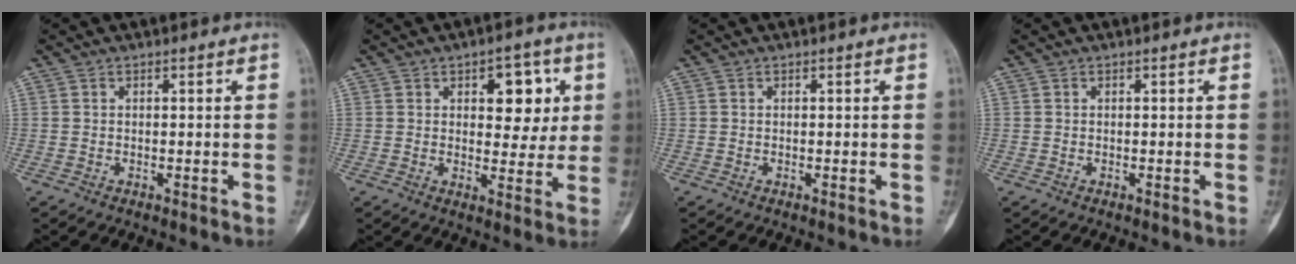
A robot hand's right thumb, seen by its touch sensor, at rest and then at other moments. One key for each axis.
{"total": 9.2, "fx": 3.0, "fy": 5.4, "fz": 6.9, "tx": -0.042, "ty": -0.007, "tz": 0.037}
{"total": 0.0}
{"total": 0.0}